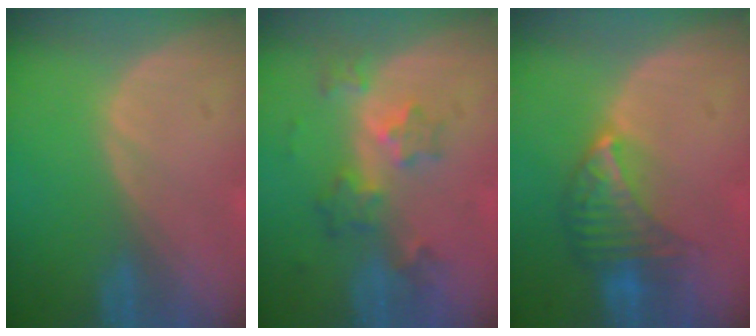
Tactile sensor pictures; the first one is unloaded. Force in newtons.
{"total": 5.9, "press": 5.3, "slide": 2.5}
{"total": 6.8, "press": 6.2, "slide": 2.8}